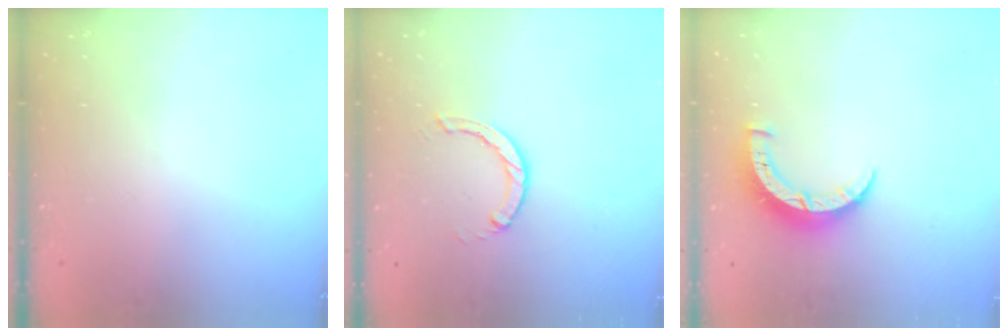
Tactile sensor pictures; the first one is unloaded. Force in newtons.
{"total": 2.9, "press": 2.9, "slide": 0.4}
{"total": 7.0, "press": 7.0, "slide": 0.2}